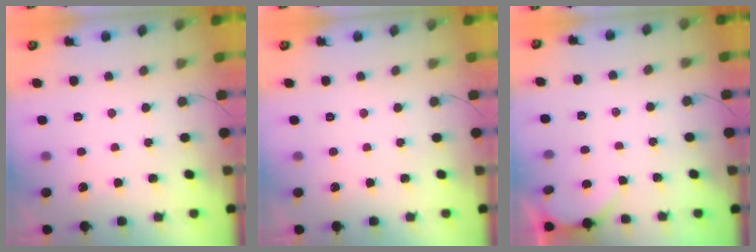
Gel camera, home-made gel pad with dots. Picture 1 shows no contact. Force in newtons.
{"total": 0.0}
{"total": 1.8, "press": 1.8, "slide": 0.2}